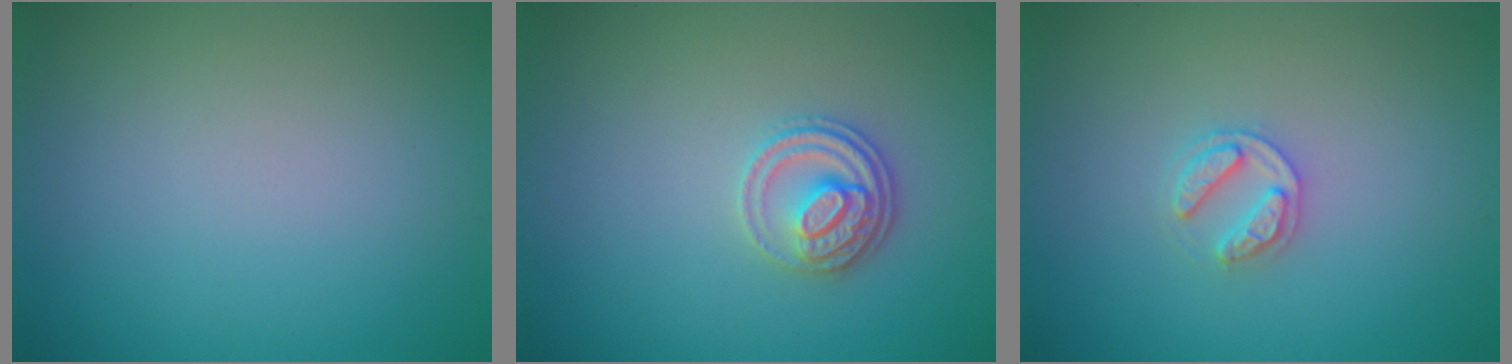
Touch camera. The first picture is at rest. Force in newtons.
{"total": 2.7, "press": 2.5, "slide": 1.0}
{"total": 2.0, "press": 2.0, "slide": 0.3}